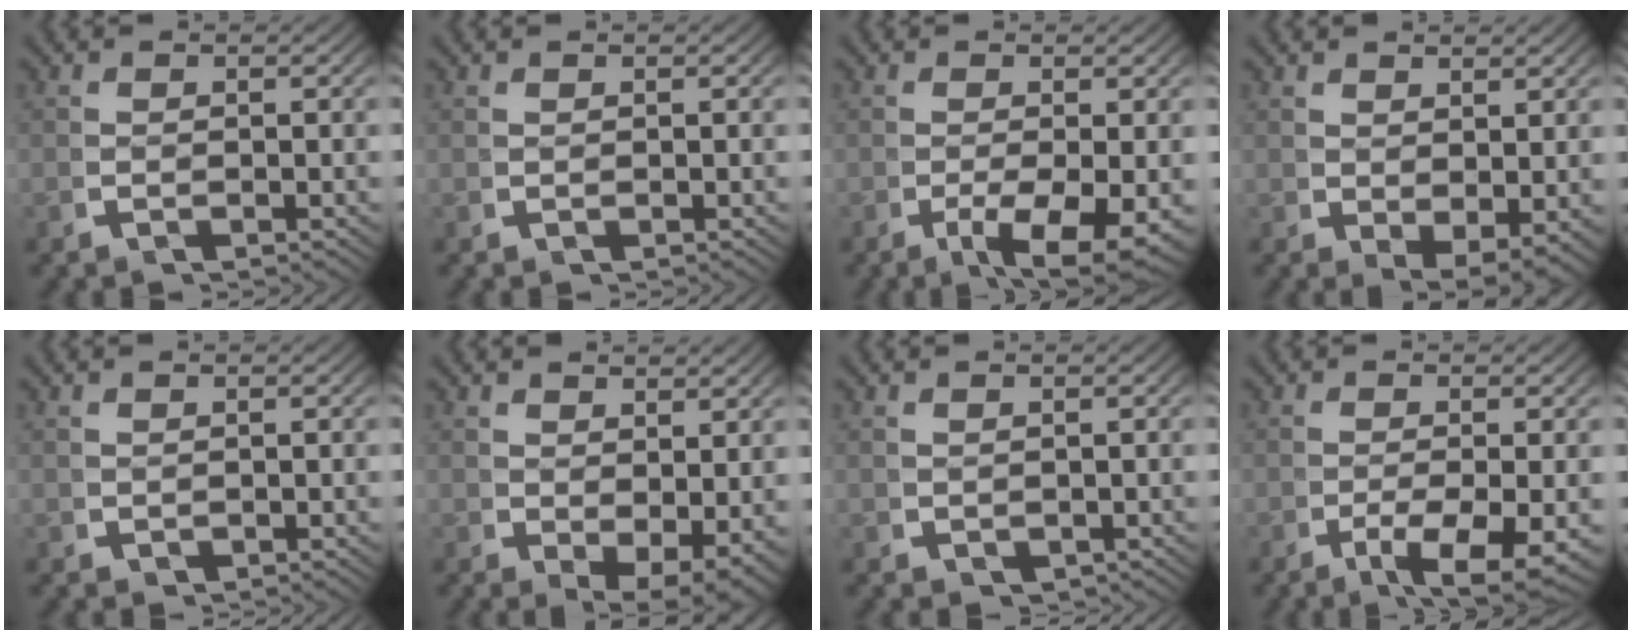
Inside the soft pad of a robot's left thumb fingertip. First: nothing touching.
{"total": 0.0}
{"total": 5.5, "force": [-1.6, 2.5, 4.7], "torque": [-0.085, -0.032, -0.009]}
{"total": 2.7, "force": [0.3, 1.9, 1.9], "torque": [-0.038, -0.030, 0.026]}
{"total": 0.5, "force": [0.3, 0.4, -0.2], "torque": [-0.001, -0.005, 0.010]}
{"total": 3.7, "force": [0.0, 2.5, 2.8], "torque": [-0.051, -0.039, 0.025]}
{"total": 0.7, "force": [0.1, 0.7, 0.0], "torque": [-0.001, -0.005, 0.008]}
{"total": 4.9, "force": [-1.6, 2.0, 4.2], "torque": [-0.077, -0.026, -0.012]}